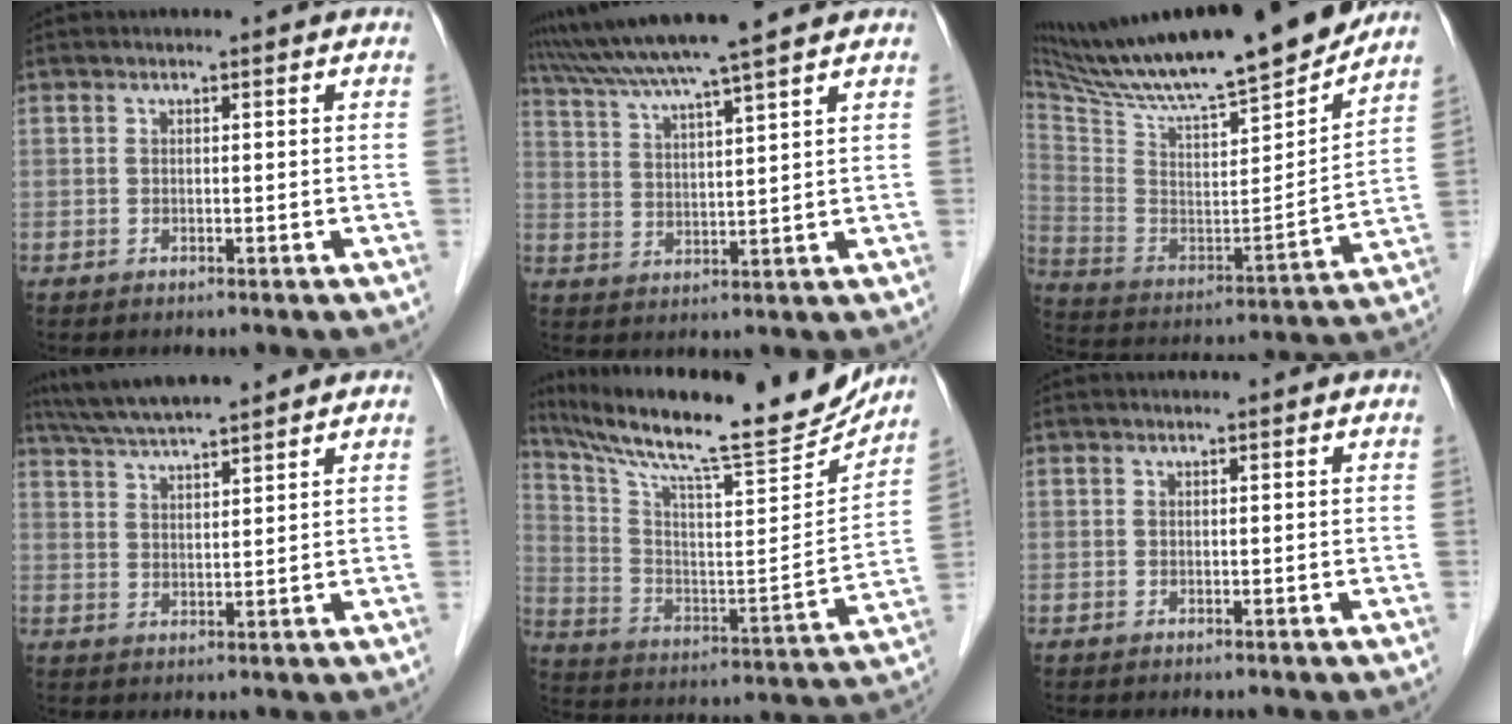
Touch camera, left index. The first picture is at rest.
{"total": 12.1, "force": [10.4, -1.4, 6.1], "torque": [-0.111, 0.023, 0.171]}
{"total": 27.5, "force": [23.8, 2.3, 13.4], "torque": [-0.241, -0.034, 0.375]}
{"total": 9.4, "force": [8.5, 0.2, 4.2], "torque": [-0.075, 0.026, 0.140]}
{"total": 24.4, "force": [21.6, 2.3, 10.9], "torque": [-0.196, -0.039, 0.327]}
{"total": 0.0}